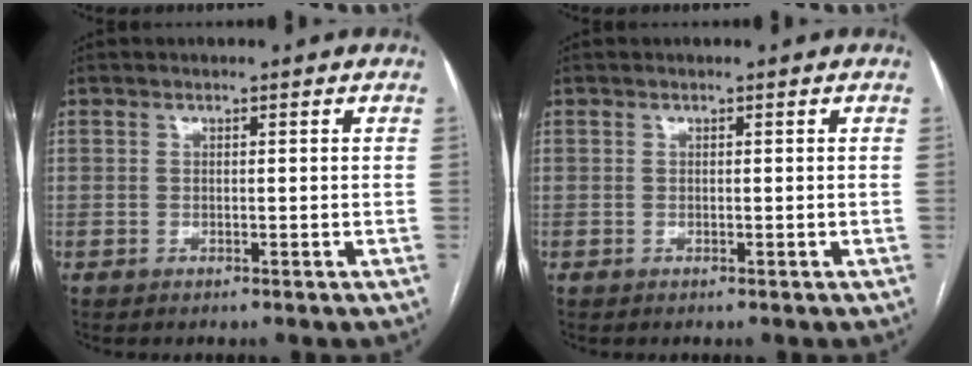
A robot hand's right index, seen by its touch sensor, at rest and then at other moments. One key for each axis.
{"total": 0.0}